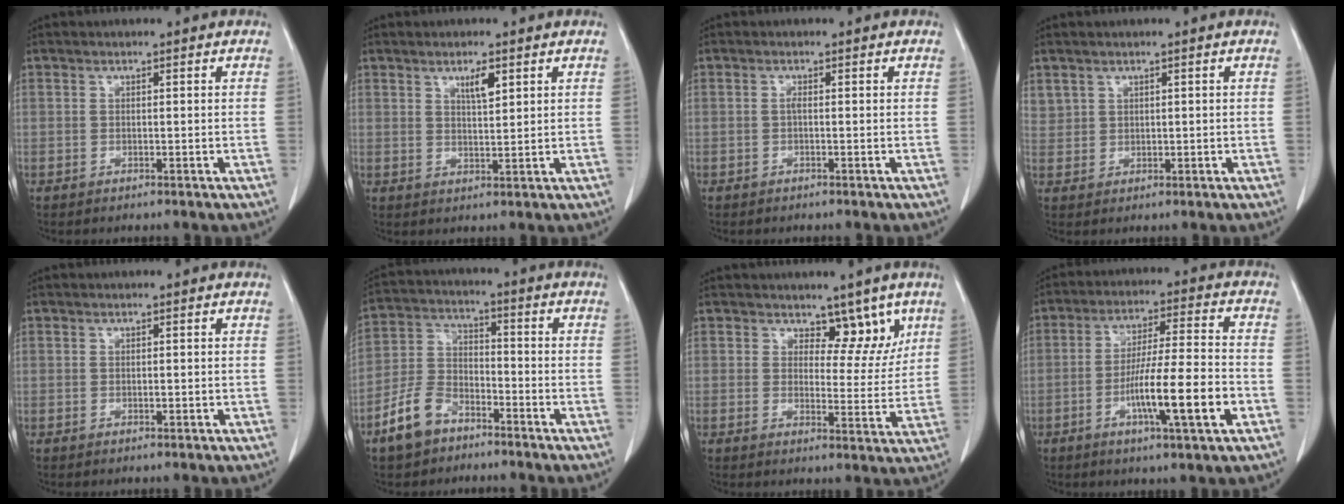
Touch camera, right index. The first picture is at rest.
{"total": 3.2, "force": [1.7, 0.6, 2.6], "torque": [-0.044, -0.003, 0.031]}
{"total": 0.6, "force": [-0.2, 0.1, 0.6], "torque": [-0.011, 0.002, -0.005]}
{"total": 1.5, "force": [1.0, 1.1, 0.5], "torque": [-0.012, 0.010, 0.028]}
{"total": 0.7, "force": [-0.2, 0.3, 0.6], "torque": [-0.012, 0.000, -0.001]}
{"total": 8.7, "force": [-5.9, 4.9, 4.1], "torque": [-0.103, 0.009, -0.116]}
{"total": 5.6, "force": [3.7, 3.2, 2.6], "torque": [-0.009, -0.008, 0.051]}
{"total": 12.9, "force": [-4.4, 0.4, 12.2], "torque": [-0.208, -0.005, -0.075]}